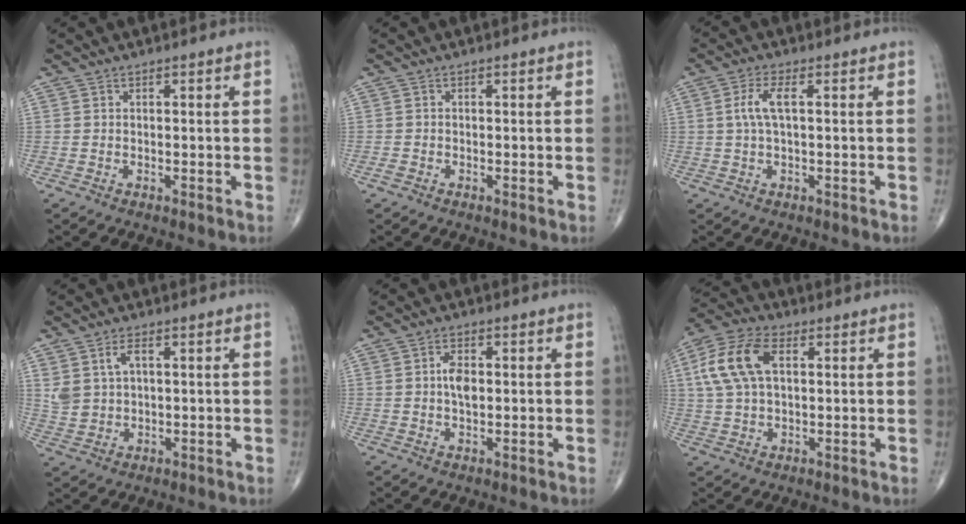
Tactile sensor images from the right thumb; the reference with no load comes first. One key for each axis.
{"total": 0.9, "fx": -0.5, "fy": 0.4, "fz": 0.6, "tx": -0.015, "ty": -0.003, "tz": -0.012}
{"total": 4.4, "fx": 0.6, "fy": 1.8, "fz": 4.0, "tx": -0.095, "ty": 0.009, "tz": 0.009}
{"total": 5.2, "fx": 1.8, "fy": 3.1, "fz": 3.8, "tx": -0.073, "ty": -0.004, "tz": 0.042}
{"total": 3.9, "fx": 0.3, "fy": 2.1, "fz": 3.2, "tx": -0.057, "ty": 0.002, "tz": 0.004}
{"total": 12.1, "fx": 2.9, "fy": 6.9, "fz": 9.5, "tx": -0.202, "ty": 0.019, "tz": 0.051}